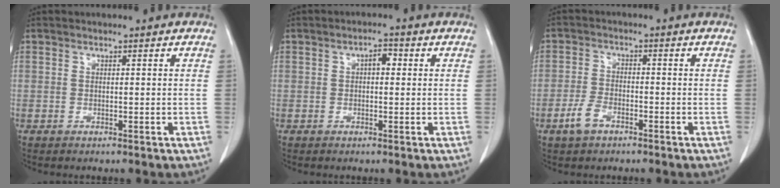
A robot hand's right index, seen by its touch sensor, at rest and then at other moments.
{"total": 2.2, "force": [0.4, 1.1, 1.9], "torque": [-0.027, 0.010, 0.004]}
{"total": 4.1, "force": [-2.5, 2.1, 2.4], "torque": [-0.055, 0.001, -0.046]}